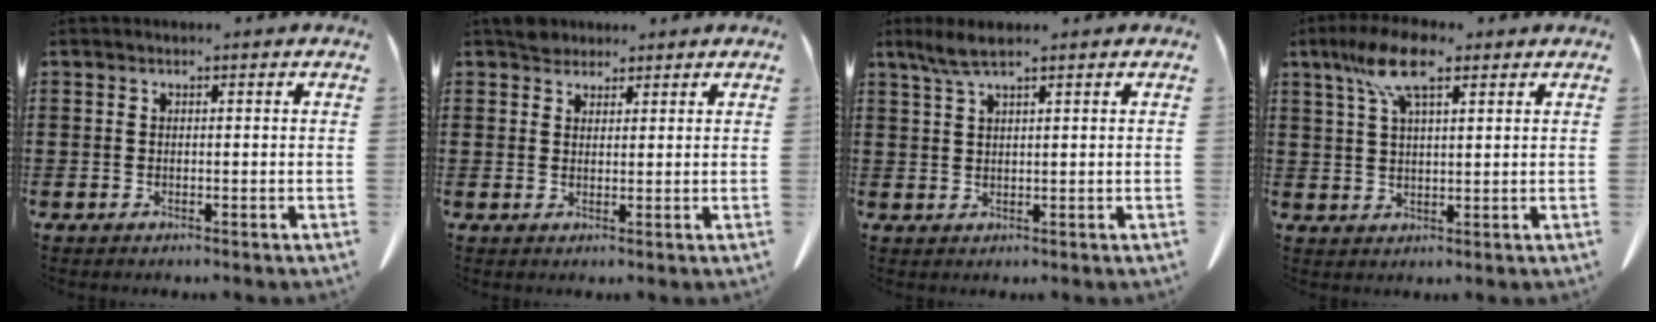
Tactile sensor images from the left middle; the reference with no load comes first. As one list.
[{"total": 2.5, "force": [2.3, 1.1, 0.2], "torque": [-0.001, 0.001, 0.044]}, {"total": 3.6, "force": [2.4, 0.6, 2.6], "torque": [-0.055, 0.002, 0.044]}, {"total": 8.3, "force": [4.8, 2.2, 6.4], "torque": [-0.135, 0.007, 0.085]}]